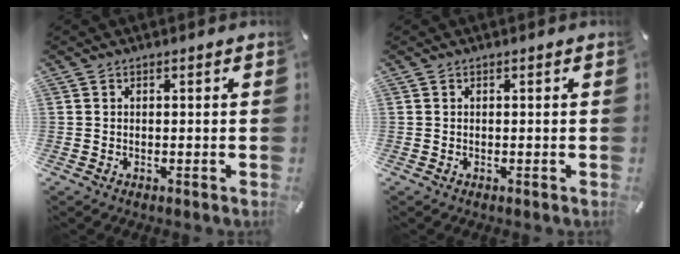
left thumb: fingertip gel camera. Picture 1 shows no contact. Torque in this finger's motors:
{"motor_torque": [0.00, 0.00, 0.00, 0.00, 0.00]}